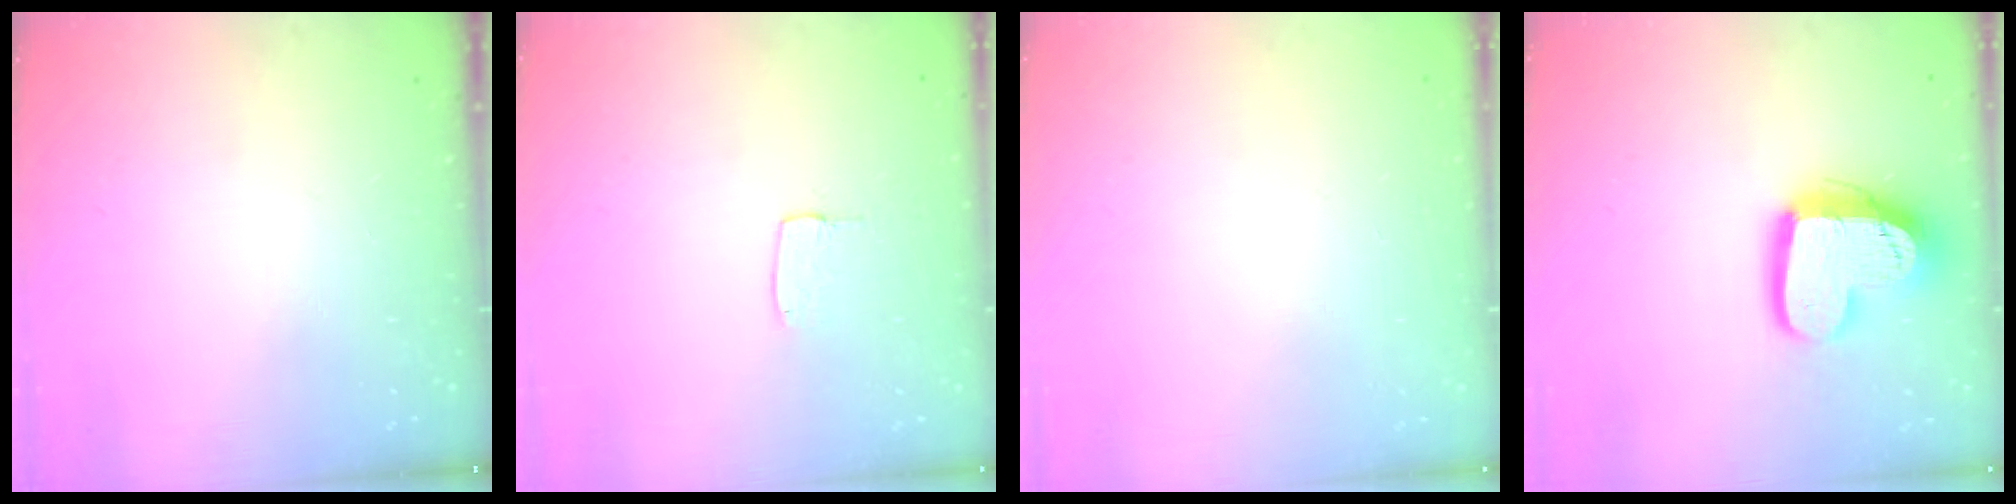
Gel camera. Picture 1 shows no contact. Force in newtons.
{"total": 3.3, "press": 3.3, "slide": 0.1}
{"total": 0.0}
{"total": 16.7, "press": 16.6, "slide": 1.4}